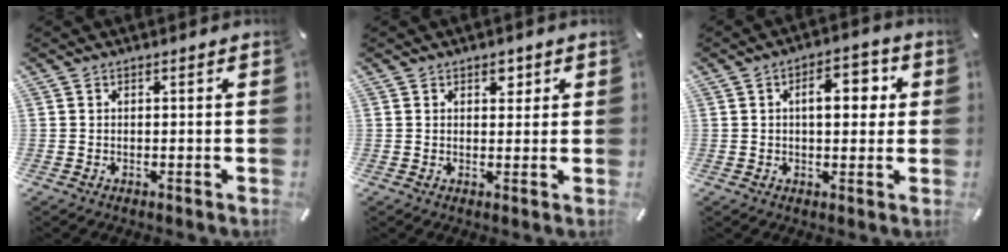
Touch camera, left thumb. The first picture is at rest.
{"total": 2.5, "force": [1.3, 1.6, 1.3], "torque": [-0.004, -0.007, 0.018]}
{"total": 8.2, "force": [1.7, 4.3, 6.7], "torque": [-0.086, -0.003, 0.016]}